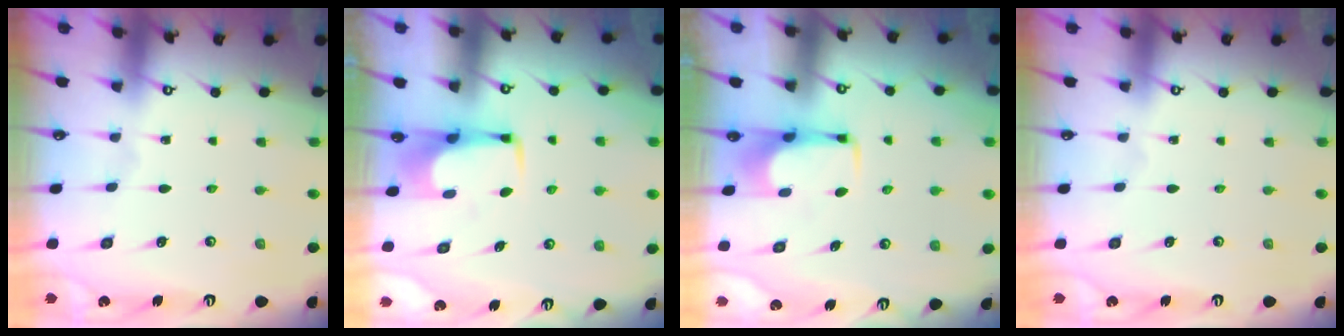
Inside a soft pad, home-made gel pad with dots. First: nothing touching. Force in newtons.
{"total": 1.8, "press": 1.7, "slide": 0.7}
{"total": 1.7, "press": 1.6, "slide": 0.4}
{"total": 0.0}